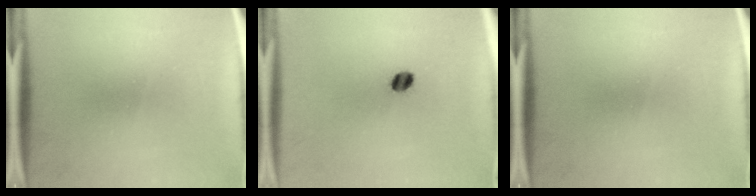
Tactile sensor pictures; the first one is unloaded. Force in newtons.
{"total": 2.8}
{"total": 0.0}